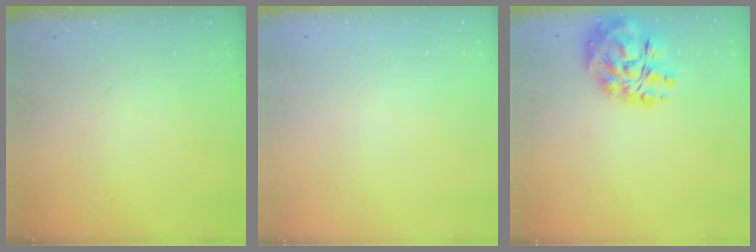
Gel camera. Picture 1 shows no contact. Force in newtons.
{"total": 1.9, "press": 1.9, "slide": 0.2}
{"total": 14.0, "press": 13.5, "slide": 3.6}